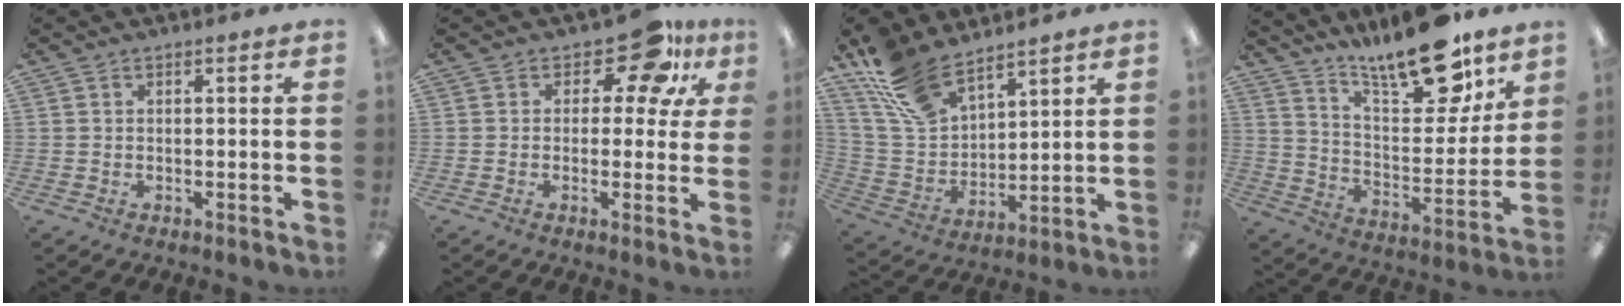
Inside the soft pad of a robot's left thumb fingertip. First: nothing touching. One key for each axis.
{"total": 10.7, "fx": 6.4, "fy": 5.4, "fz": 6.7, "tx": -0.091, "ty": -0.039, "tz": 0.110}
{"total": 15.5, "fx": 12.0, "fy": 7.2, "fz": 6.8, "tx": -0.158, "ty": -0.054, "tz": 0.231}
{"total": 20.3, "fx": 15.7, "fy": 6.4, "fz": 11.2, "tx": -0.177, "ty": -0.102, "tz": 0.263}